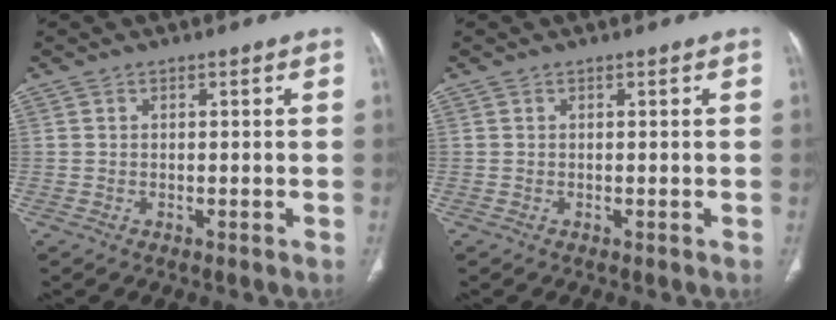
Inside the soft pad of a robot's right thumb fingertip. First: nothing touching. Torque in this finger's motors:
{"motor_torque": [0.01, 0.01, 0.00, 0.00, 0.01]}